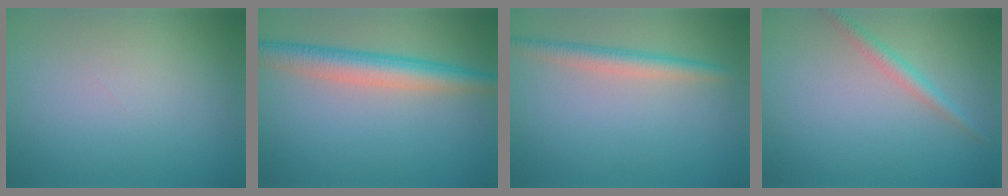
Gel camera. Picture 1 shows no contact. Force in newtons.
{"total": 5.0, "press": 5.0, "slide": 0.1}
{"total": 2.7, "press": 2.7, "slide": 0.2}
{"total": 1.8, "press": 1.8, "slide": 0.0}